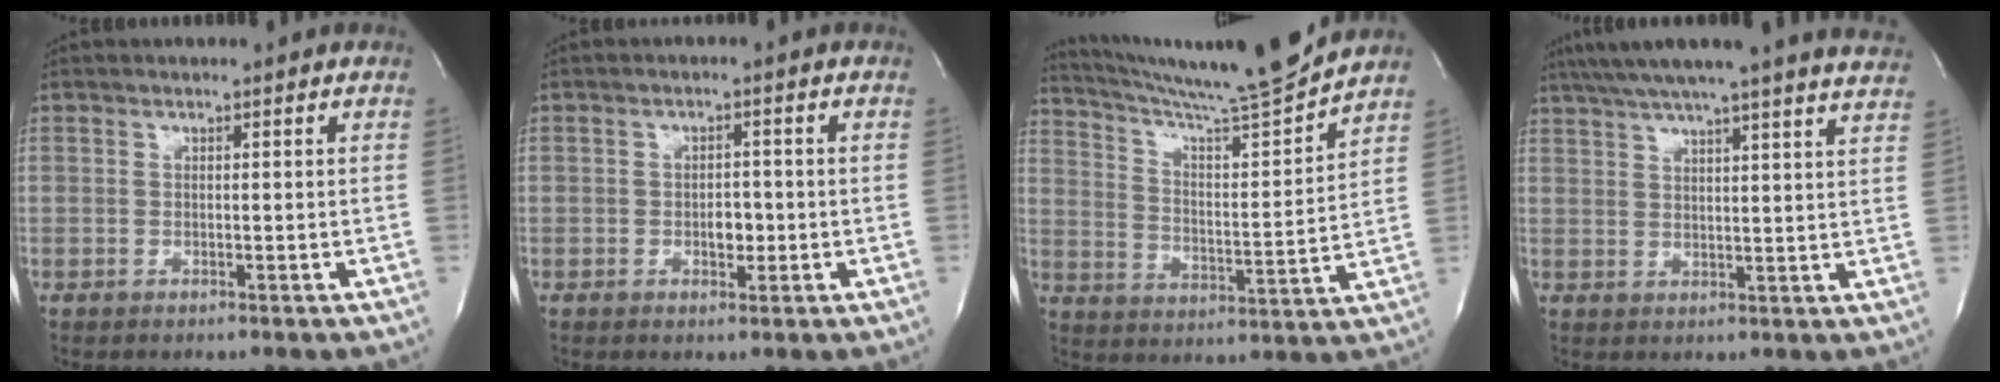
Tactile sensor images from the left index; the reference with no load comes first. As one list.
[{"total": 2.5, "force": [-0.6, 1.4, 1.9], "torque": [-0.027, 0.004, -0.006]}, {"total": 15.8, "force": [14.7, -2.0, 5.5], "torque": [-0.099, -0.035, 0.231]}, {"total": 22.6, "force": [19.9, 0.0, 10.5], "torque": [-0.177, -0.003, 0.252]}]